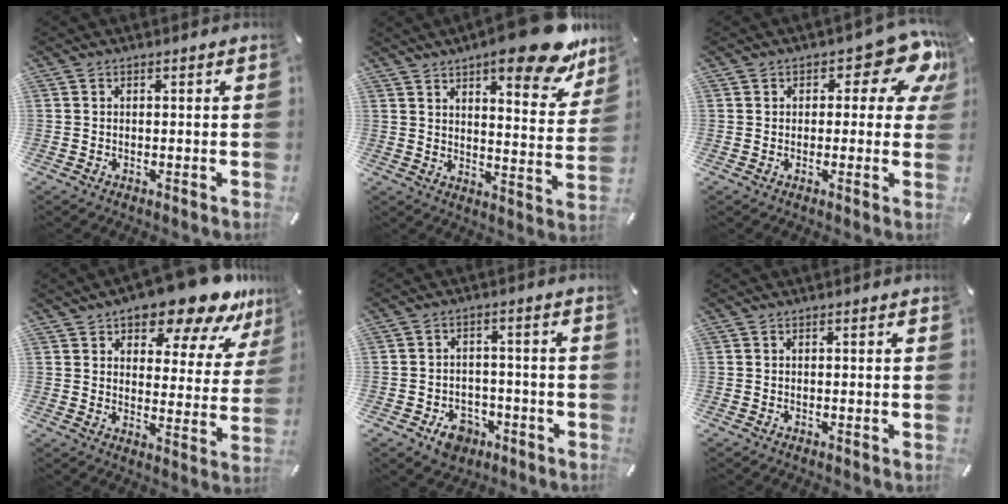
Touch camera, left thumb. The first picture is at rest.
{"total": 17.2, "force": [12.5, 5.2, 10.6], "torque": [-0.134, -0.090, 0.201]}
{"total": 10.3, "force": [5.2, 5.1, 7.2], "torque": [-0.083, -0.029, 0.087]}
{"total": 16.1, "force": [13.0, 5.8, 7.7], "torque": [-0.108, -0.093, 0.218]}
{"total": 7.0, "force": [-3.8, 5.1, 3.0], "torque": [-0.054, 0.019, -0.069]}
{"total": 0.0}